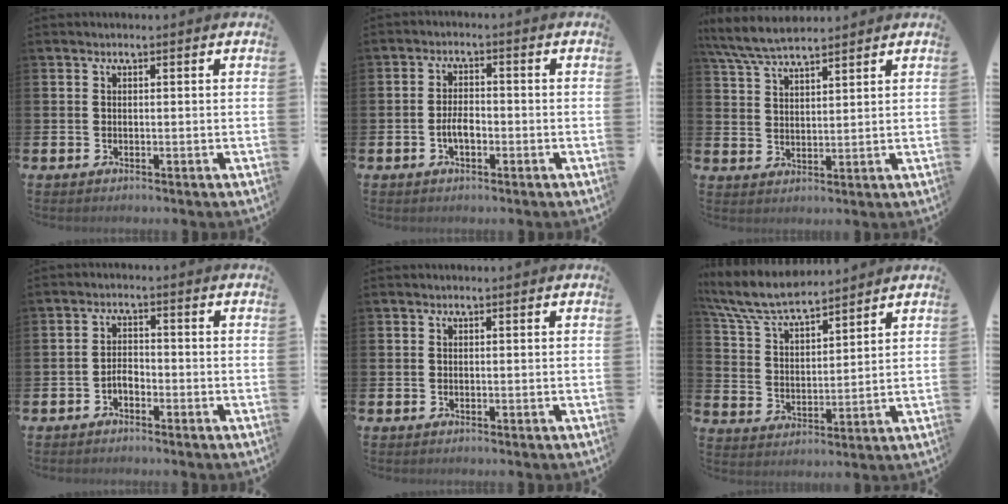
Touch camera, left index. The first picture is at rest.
{"total": 2.9, "force": [-0.9, 1.4, 2.3], "torque": [-0.035, 0.002, -0.020]}
{"total": 6.3, "force": [5.9, 0.9, 2.1], "torque": [-0.065, -0.018, 0.109]}
{"total": 2.0, "force": [-1.3, 1.1, 1.1], "torque": [-0.021, 0.007, -0.029]}
{"total": 0.0}
{"total": 7.9, "force": [7.4, 1.2, 2.6], "torque": [-0.084, -0.036, 0.134]}